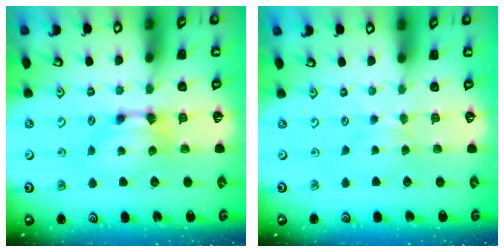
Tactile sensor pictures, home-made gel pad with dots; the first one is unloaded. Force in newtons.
{"total": 2.4, "press": 2.3, "slide": 0.4}